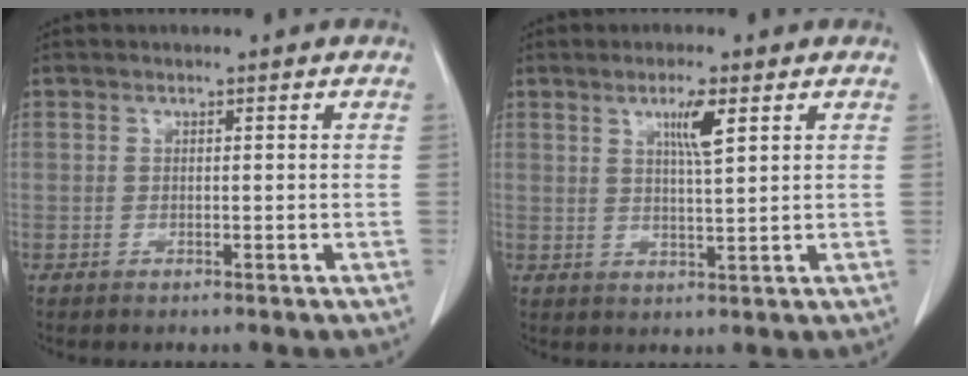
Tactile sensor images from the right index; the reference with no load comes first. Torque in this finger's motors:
{"motor_torque": [0.23, 0.20, 0.17, 0.04]}